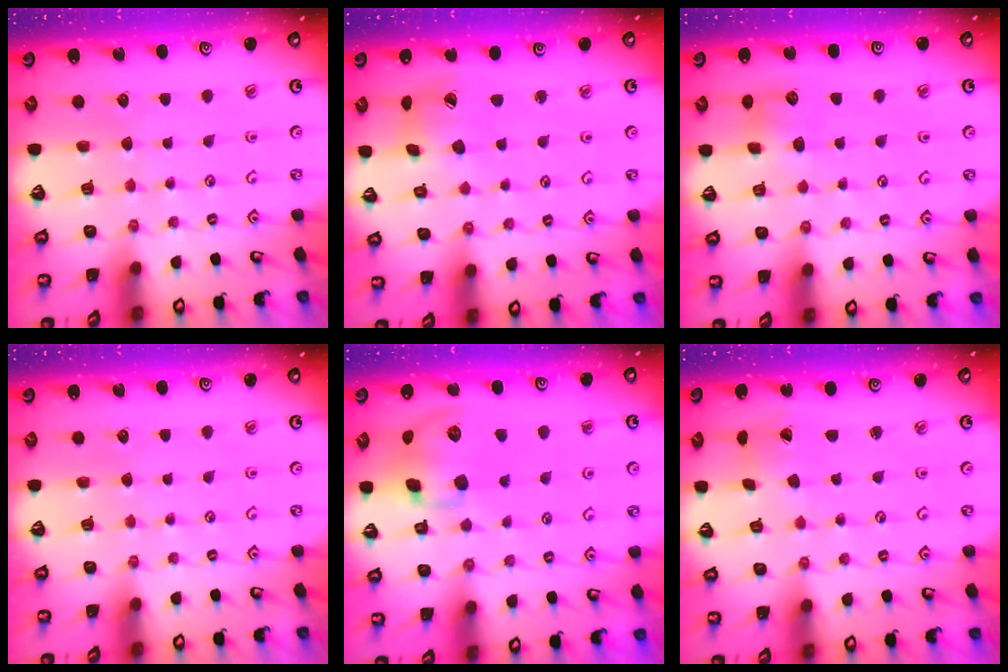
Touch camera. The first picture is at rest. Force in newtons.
{"total": 9.1, "press": 9.0, "slide": 1.2}
{"total": 5.8, "press": 5.7, "slide": 0.6}
{"total": 0.0}
{"total": 15.0, "press": 14.8, "slide": 2.3}
{"total": 1.4, "press": 1.4, "slide": 0.2}